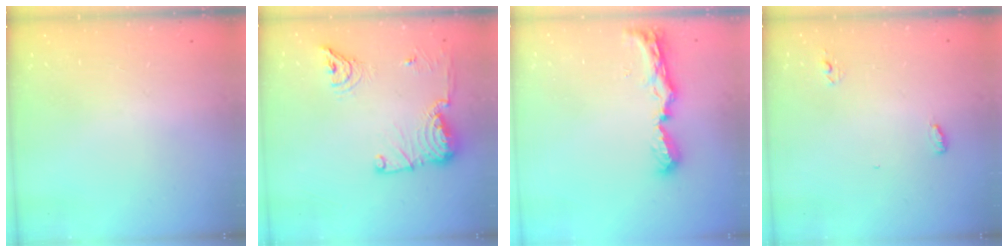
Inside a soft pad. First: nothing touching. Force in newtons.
{"total": 14.7, "press": 14.6, "slide": 2.1}
{"total": 8.7, "press": 8.7, "slide": 0.3}
{"total": 4.2, "press": 4.0, "slide": 1.3}